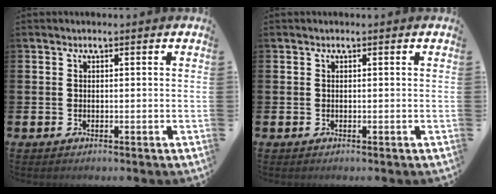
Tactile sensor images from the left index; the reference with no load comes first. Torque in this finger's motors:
{"motor_torque": [-0.01, 0.01, 0.00, 0.00]}